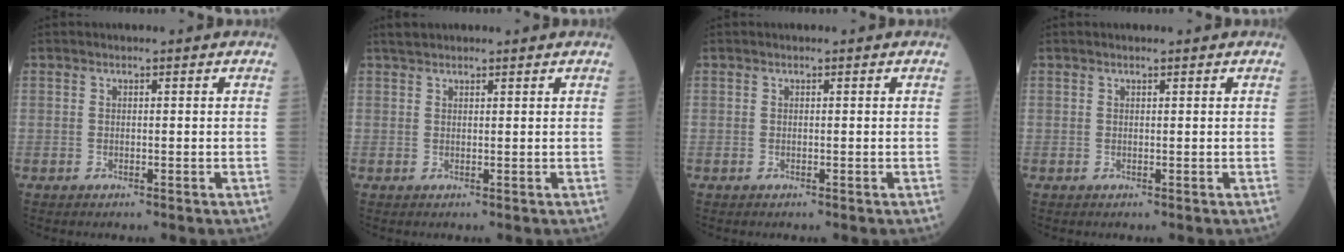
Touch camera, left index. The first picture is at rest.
{"total": 2.5, "force": [2.4, 0.3, 0.8], "torque": [-0.012, 0.018, 0.041]}
{"total": 0.0}
{"total": 0.6, "force": [0.4, 0.0, 0.4], "torque": [-0.011, 0.002, 0.008]}